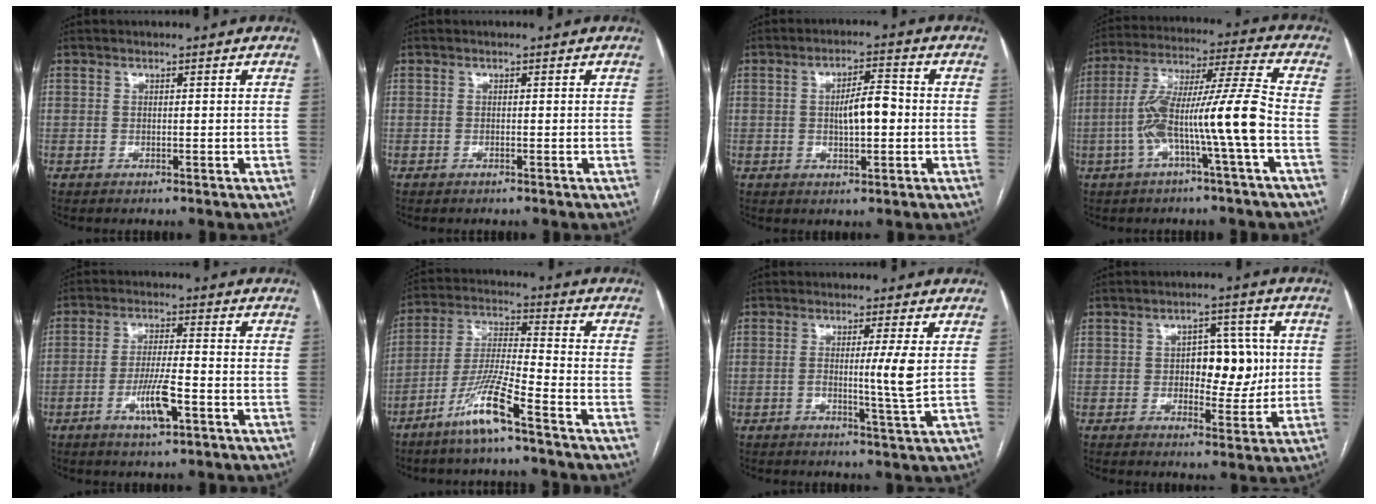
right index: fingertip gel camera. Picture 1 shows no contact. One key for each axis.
{"total": 0.0}
{"total": 5.8, "fx": -0.2, "fy": 1.7, "fz": 5.6, "tx": -0.096, "ty": 0.010, "tz": -0.002}
{"total": 13.8, "fx": -3.7, "fy": -0.5, "fz": 13.3, "tx": -0.252, "ty": 0.023, "tz": -0.070}
{"total": 6.7, "fx": -2.9, "fy": 0.9, "fz": 6.0, "tx": -0.114, "ty": -0.006, "tz": -0.050}
{"total": 10.0, "fx": -6.4, "fy": -0.2, "fz": 7.7, "tx": -0.159, "ty": -0.016, "tz": -0.130}
{"total": 4.8, "fx": 0.2, "fy": -1.1, "fz": 4.7, "tx": -0.080, "ty": -0.011, "tz": 0.003}
{"total": 7.9, "fx": 0.5, "fy": 4.3, "fz": 6.6, "tx": -0.084, "ty": 0.014, "tz": 0.013}